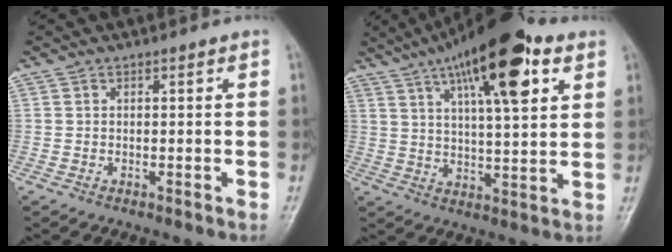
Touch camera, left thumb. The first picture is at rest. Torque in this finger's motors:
{"motor_torque": [2.43, 2.05, 1.88, -0.90, 0.32]}